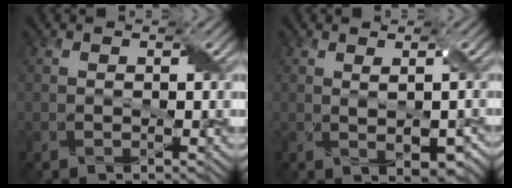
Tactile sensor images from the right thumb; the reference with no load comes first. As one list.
[{"total": 3.2, "force": [0.2, 1.5, 2.8], "torque": [-0.049, -0.008, 0.017]}]